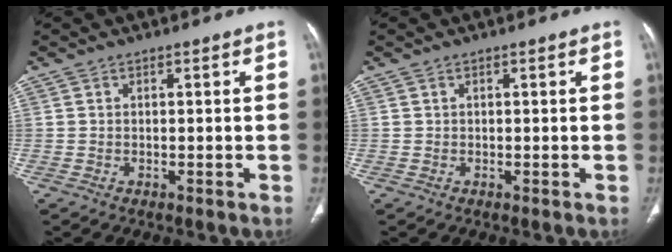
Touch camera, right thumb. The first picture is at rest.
{"total": 0.0}